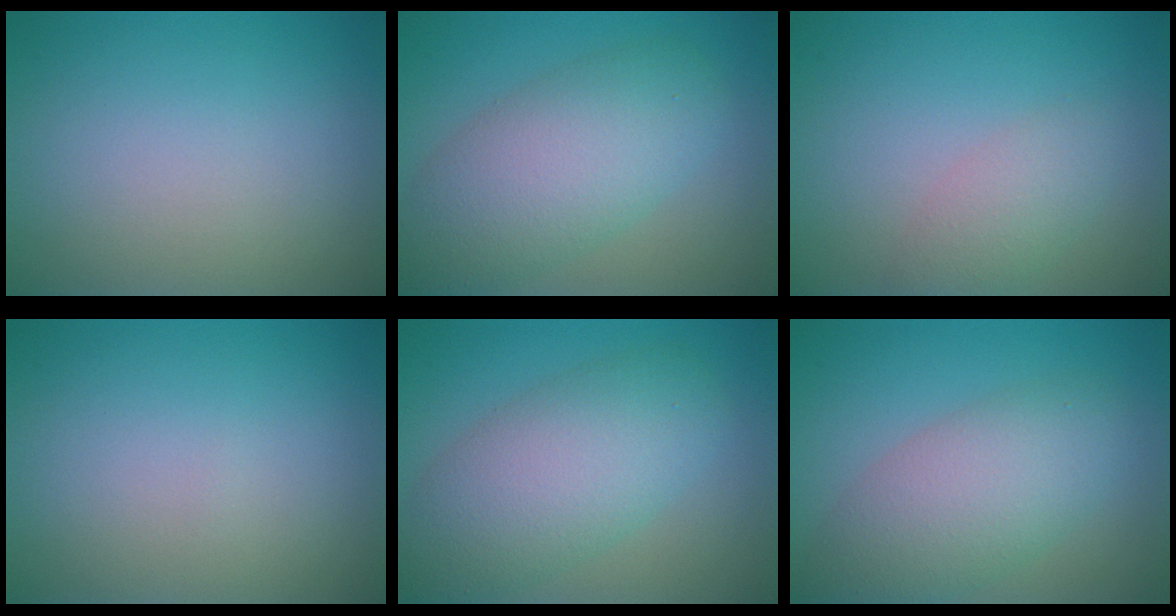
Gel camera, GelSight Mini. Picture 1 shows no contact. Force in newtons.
{"total": 7.1, "press": 7.1, "slide": 0.2}
{"total": 2.4, "press": 2.4, "slide": 0.2}
{"total": 0.0}
{"total": 7.1, "press": 7.1, "slide": 0.2}
{"total": 6.0, "press": 6.0, "slide": 0.2}